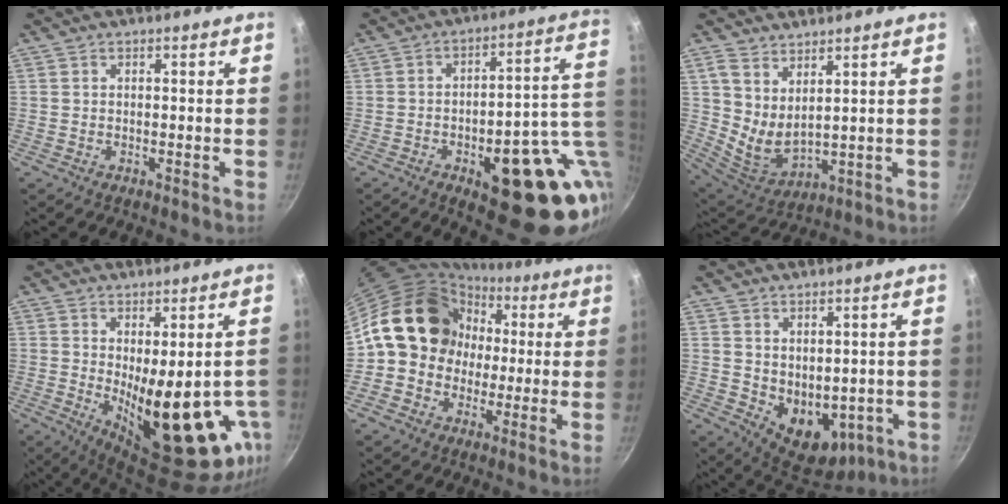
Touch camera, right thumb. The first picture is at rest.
{"total": 22.0, "force": [-4.4, 8.9, 19.6], "torque": [-0.200, 0.015, -0.048]}
{"total": 7.8, "force": [4.0, 3.8, 5.5], "torque": [-0.094, -0.047, 0.089]}
{"total": 18.5, "force": [-2.4, 7.1, 16.9], "torque": [-0.209, -0.038, -0.008]}
{"total": 15.7, "force": [1.6, 13.4, 7.9], "torque": [-0.085, 0.043, 0.015]}
{"total": 9.9, "force": [0.3, 7.1, 6.9], "torque": [-0.072, -0.022, 0.032]}